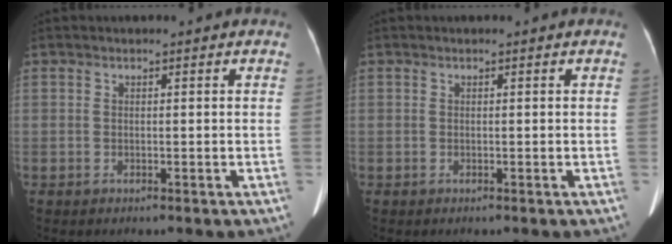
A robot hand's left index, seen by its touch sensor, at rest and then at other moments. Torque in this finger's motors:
{"motor_torque": [-0.16, 0.18, 0.00, 0.00]}